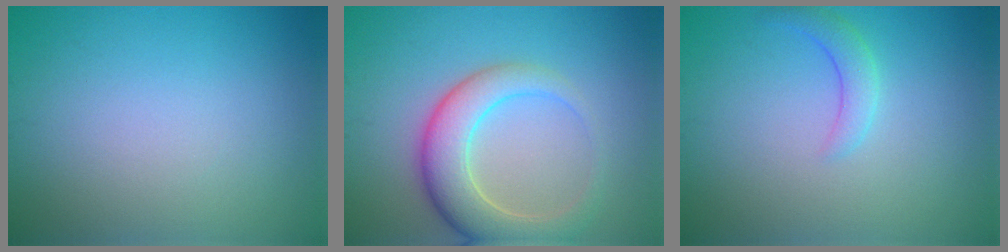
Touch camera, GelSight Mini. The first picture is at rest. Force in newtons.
{"total": 5.6, "press": 5.6, "slide": 0.4}
{"total": 1.9, "press": 1.9, "slide": 0.1}